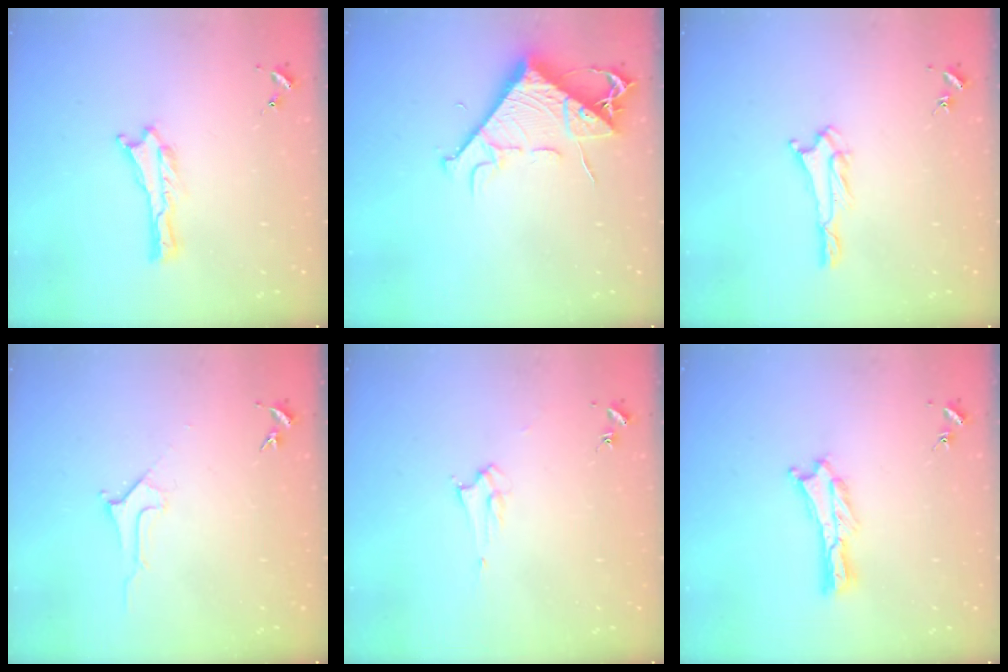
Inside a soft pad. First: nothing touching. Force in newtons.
{"total": 8.9, "press": 8.8, "slide": 1.1}
{"total": 1.7, "press": 1.7, "slide": 0.2}
{"total": 2.8, "press": 2.8, "slide": 0.4}
{"total": 2.1, "press": 2.1, "slide": 0.2}
{"total": 0.7, "press": 0.7, "slide": 0.2}